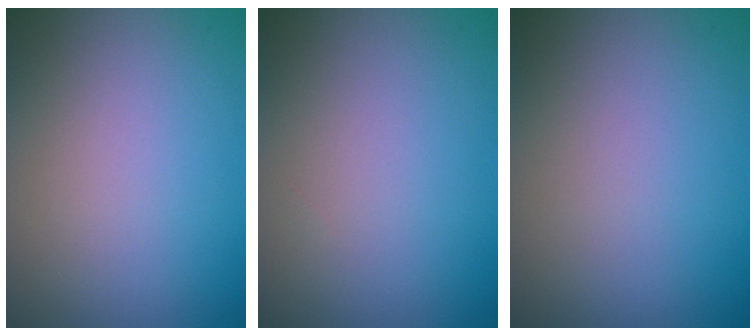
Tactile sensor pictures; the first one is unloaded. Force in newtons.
{"total": 0.0}
{"total": 0.0}